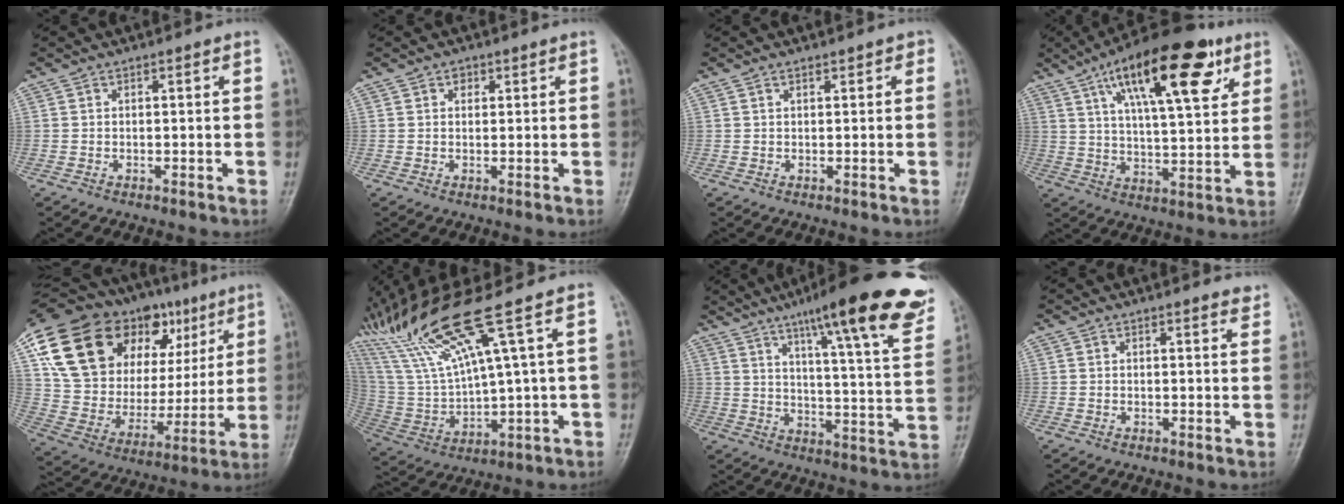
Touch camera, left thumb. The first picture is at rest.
{"total": 1.4, "force": [0.7, 1.1, 0.6], "torque": [0.002, -0.002, 0.008]}
{"total": 1.2, "force": [0.7, 0.6, 0.7], "torque": [-0.003, -0.001, 0.007]}
{"total": 21.5, "force": [10.7, 7.5, 17.0], "torque": [-0.244, -0.023, 0.170]}
{"total": 31.2, "force": [14.2, 18.3, 20.9], "torque": [-0.320, 0.016, 0.251]}
{"total": 19.5, "force": [11.7, 0.4, 15.6], "torque": [-0.317, -0.025, 0.229]}
{"total": 26.4, "force": [17.1, 4.3, 19.7], "torque": [-0.256, -0.051, 0.229]}
{"total": 1.9, "force": [1.8, 0.4, 0.6], "torque": [-0.003, -0.010, 0.015]}